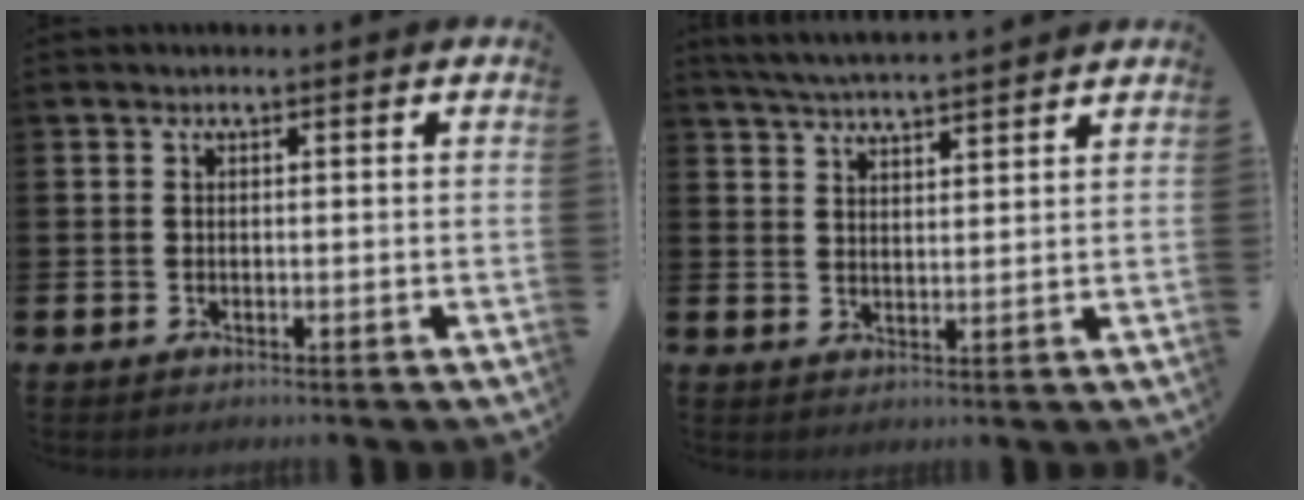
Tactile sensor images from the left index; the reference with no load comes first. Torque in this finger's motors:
{"motor_torque": [0.05, -0.39, 0.43, 0.21]}